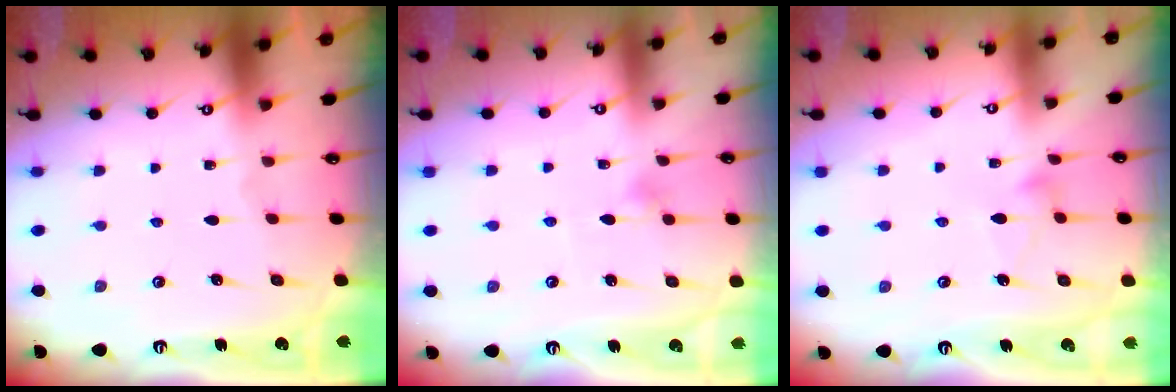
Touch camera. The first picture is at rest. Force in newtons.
{"total": 4.2, "press": 4.2, "slide": 0.6}
{"total": 7.1, "press": 7.1, "slide": 0.5}